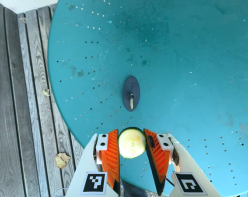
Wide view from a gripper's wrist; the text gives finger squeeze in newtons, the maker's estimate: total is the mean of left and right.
{"total": 10.9, "left": 11.3, "right": 10.6}